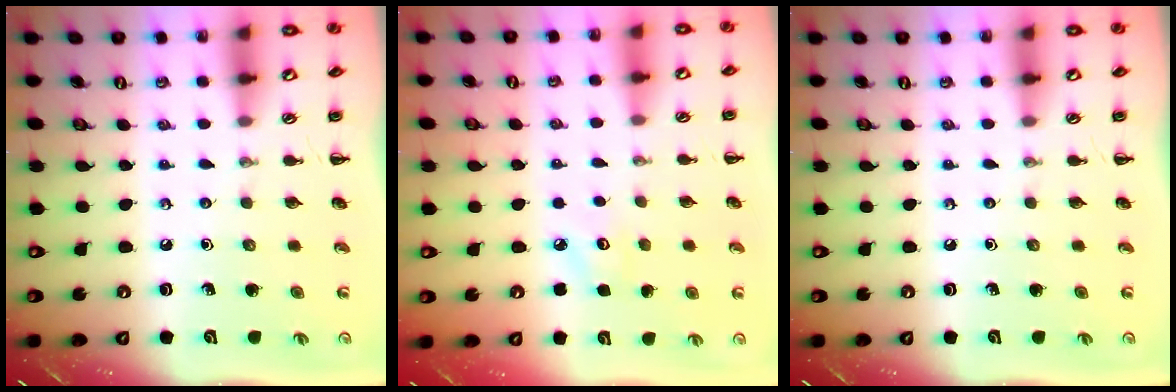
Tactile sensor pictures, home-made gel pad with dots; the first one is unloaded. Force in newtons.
{"total": 3.5, "press": 3.4, "slide": 1.0}
{"total": 0.0}